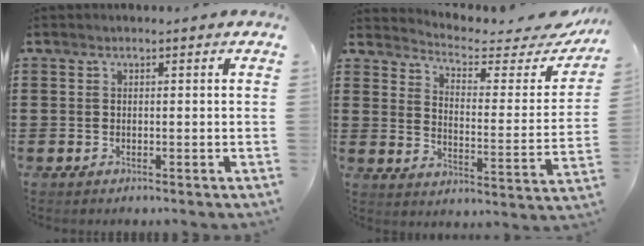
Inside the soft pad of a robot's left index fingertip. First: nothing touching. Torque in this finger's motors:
{"motor_torque": [1.07, -1.07, 0.25, 0.00]}